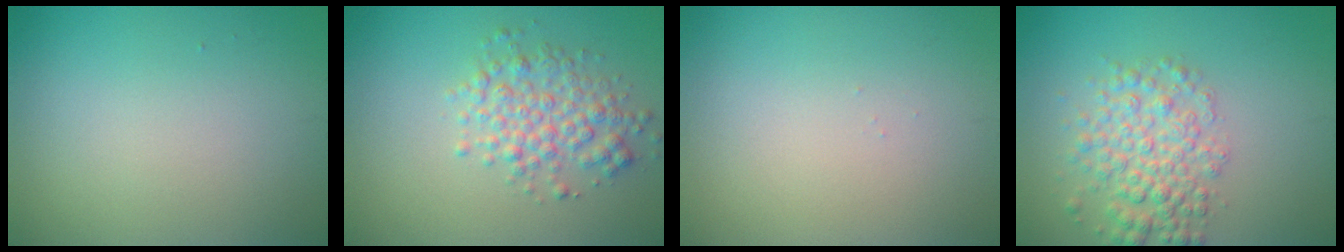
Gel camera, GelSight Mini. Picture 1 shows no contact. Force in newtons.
{"total": 3.5, "press": 3.5, "slide": 0.1}
{"total": 0.0}
{"total": 4.2, "press": 4.2, "slide": 0.1}